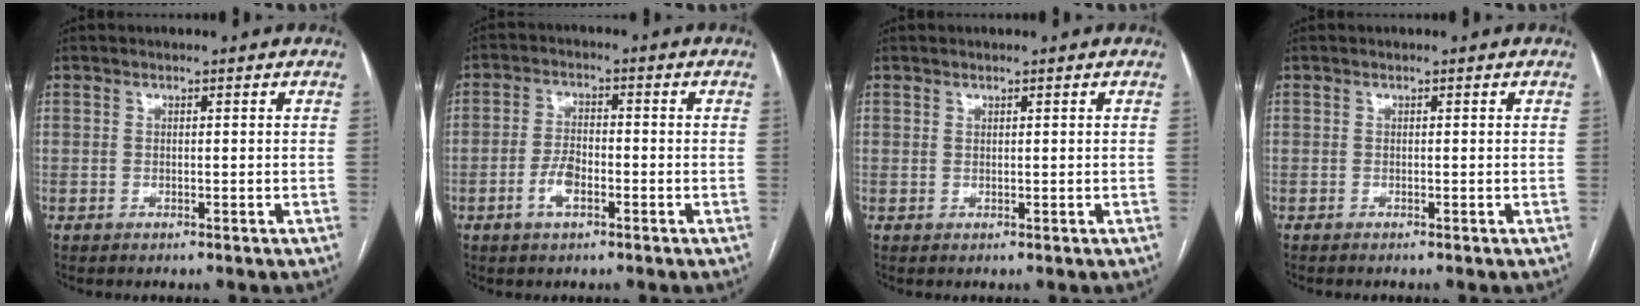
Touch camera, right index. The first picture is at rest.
{"total": 4.2, "force": [-1.7, 1.8, 3.4], "torque": [-0.073, 0.006, -0.032]}
{"total": 0.0}
{"total": 0.6, "force": [-0.6, -0.1, 0.2], "torque": [0.001, -0.001, -0.010]}